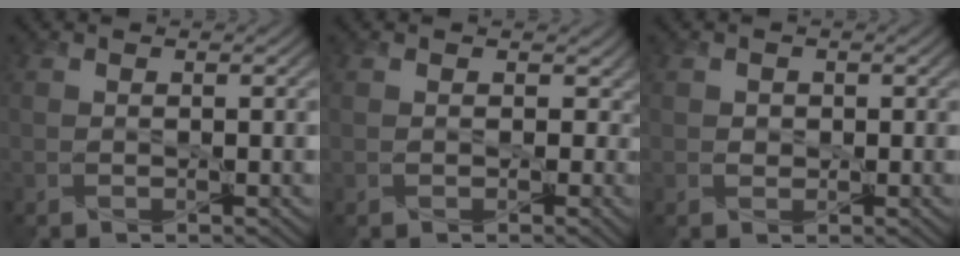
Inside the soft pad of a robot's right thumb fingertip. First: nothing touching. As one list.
[{"total": 2.7, "force": [0.1, 2.4, 1.3], "torque": [-0.024, -0.006, 0.001]}, {"total": 0.9, "force": [0.0, 0.9, 0.1], "torque": [-0.005, -0.004, -0.002]}]